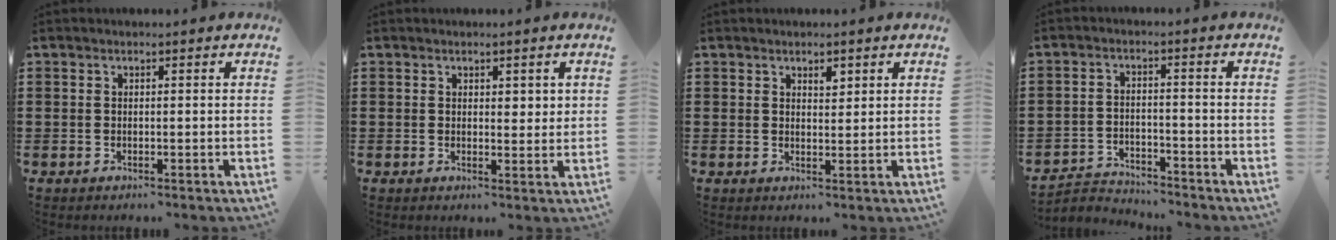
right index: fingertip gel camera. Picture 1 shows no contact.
{"total": 1.8, "force": [1.3, 1.1, 0.6], "torque": [0.001, 0.001, 0.020]}
{"total": 2.0, "force": [1.5, 0.9, 0.8], "torque": [-0.011, 0.000, 0.026]}
{"total": 3.3, "force": [-3.2, 0.7, 0.0], "torque": [-0.008, 0.004, -0.068]}